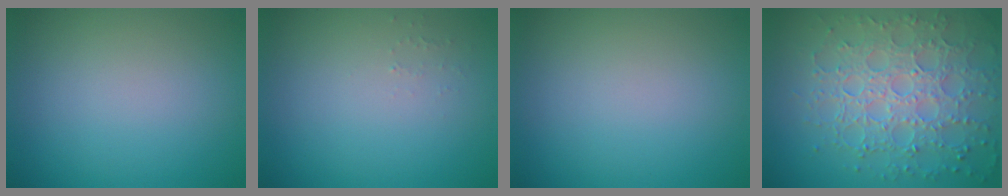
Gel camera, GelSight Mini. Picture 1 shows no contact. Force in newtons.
{"total": 0.5, "press": 0.5, "slide": 0.1}
{"total": 0.0}
{"total": 7.9, "press": 6.0, "slide": 5.2}